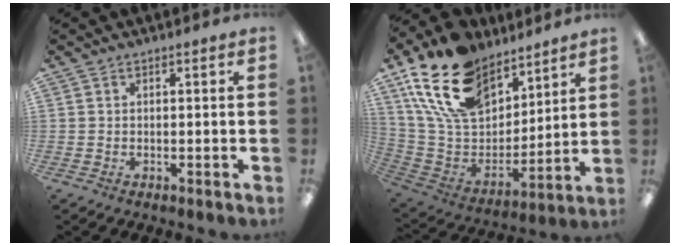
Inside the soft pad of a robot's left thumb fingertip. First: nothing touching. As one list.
[{"total": 21.1, "force": [13.4, 12.6, 10.4], "torque": [-0.217, -0.068, 0.251]}]